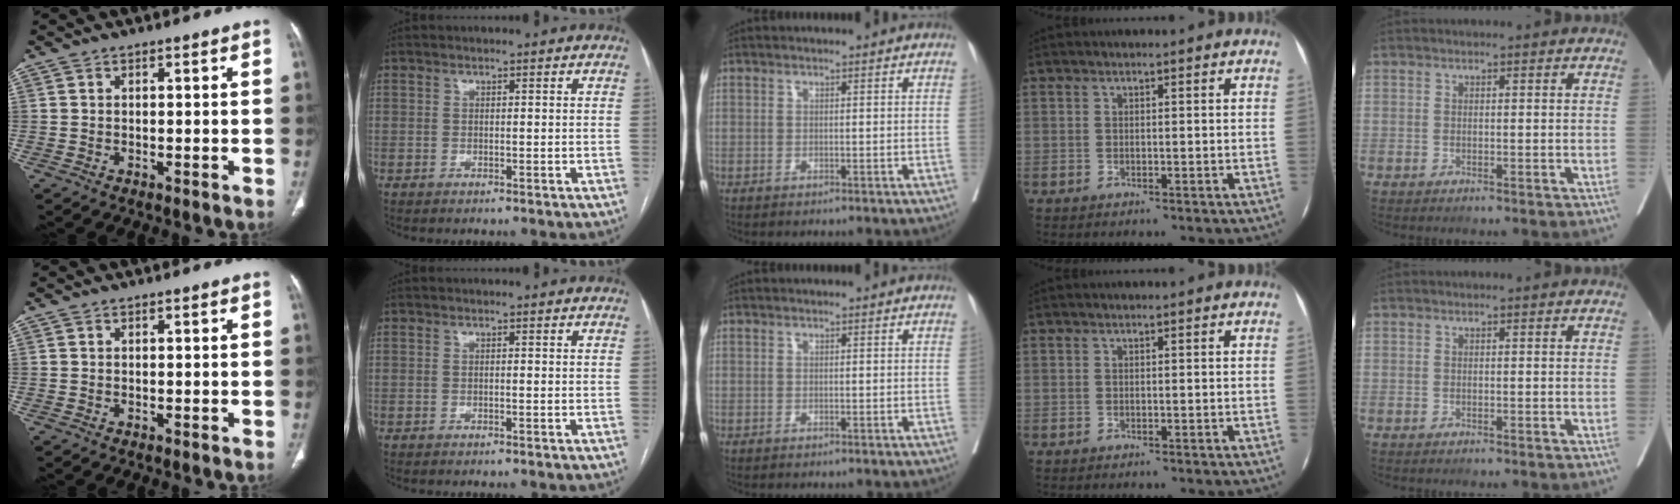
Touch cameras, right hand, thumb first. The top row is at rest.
{}